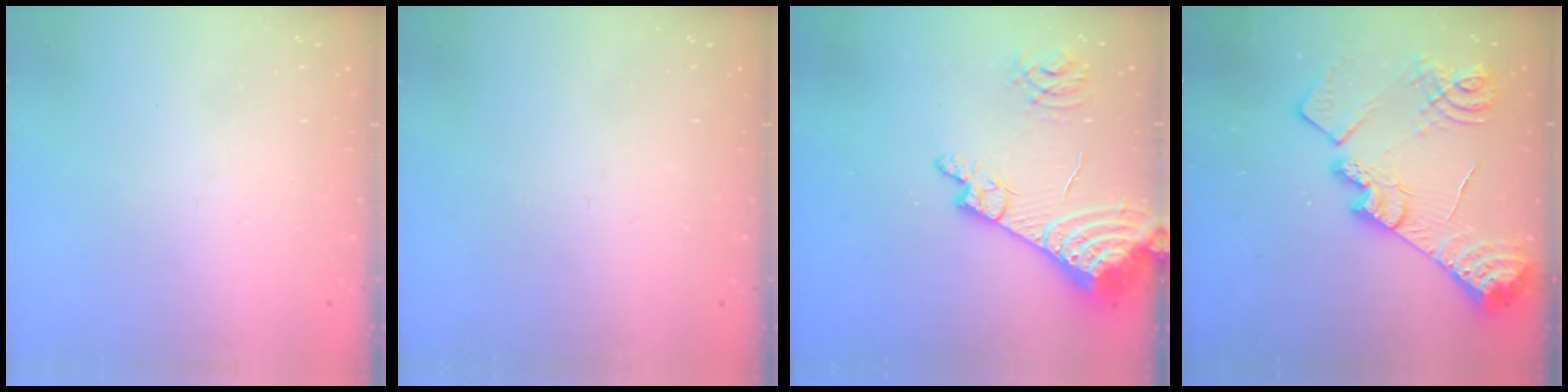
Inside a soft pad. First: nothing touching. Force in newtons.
{"total": 0.0}
{"total": 14.2, "press": 14.1, "slide": 1.9}
{"total": 20.8, "press": 20.8, "slide": 1.5}